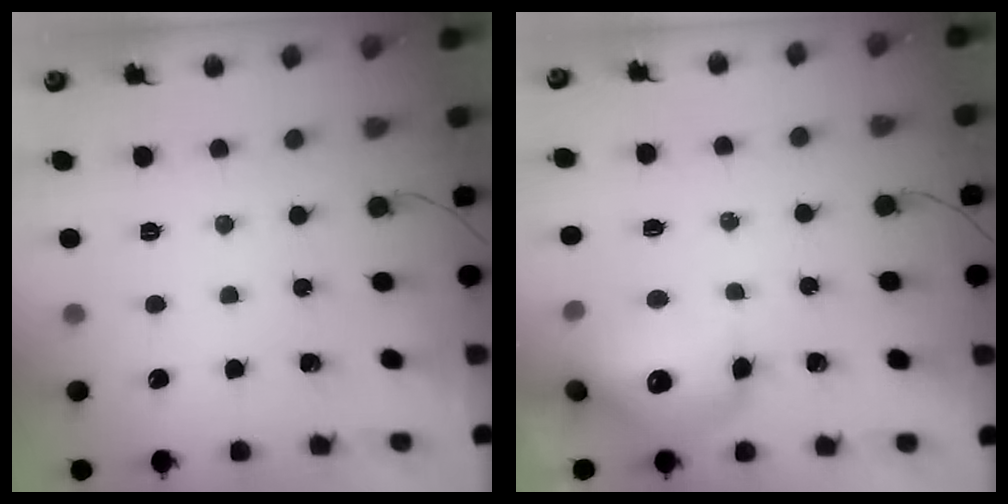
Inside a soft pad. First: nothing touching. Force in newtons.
{"total": 14.6, "press": 14.2, "slide": 3.4}